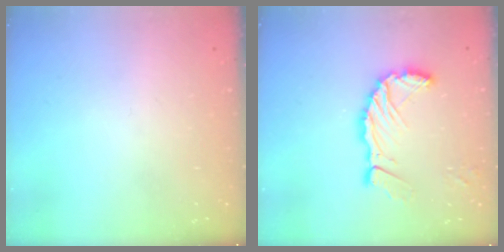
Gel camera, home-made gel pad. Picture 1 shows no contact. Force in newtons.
{"total": 8.9, "press": 8.8, "slide": 1.1}